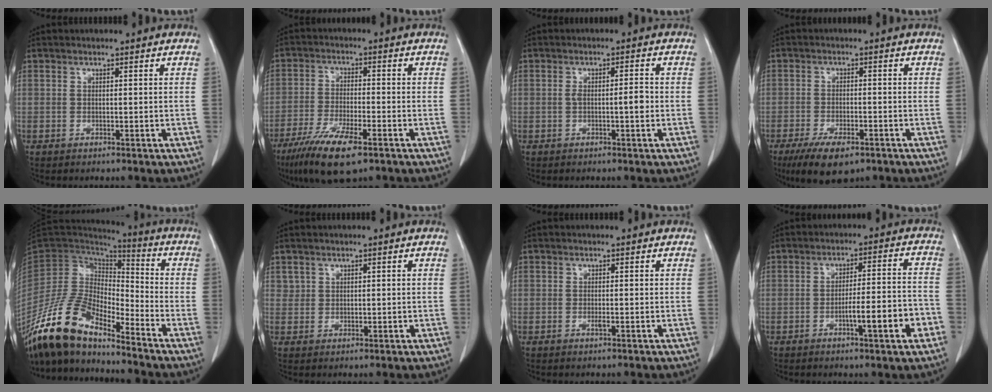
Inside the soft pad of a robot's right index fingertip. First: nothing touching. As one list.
[{"total": 10.3, "force": [-6.4, 2.0, 7.8], "torque": [-0.147, -0.023, -0.109]}, {"total": 2.7, "force": [-0.5, 0.4, 2.6], "torque": [-0.044, 0.003, -0.008]}, {"total": 8.2, "force": [-5.4, 3.1, 5.3], "torque": [-0.091, -0.012, -0.088]}, {"total": 14.6, "force": [-12.3, 4.1, 6.8], "torque": [-0.133, 0.021, -0.237]}, {"total": 1.3, "force": [0.7, 1.0, 0.0], "torque": [0.009, 0.000, 0.012]}, {"total": 0.5, "force": [-0.2, -0.1, 0.5], "torque": [-0.012, -0.003, -0.003]}, {"total": 8.6, "force": [-3.6, 0.6, 7.9], "torque": [-0.115, 0.011, -0.047]}]